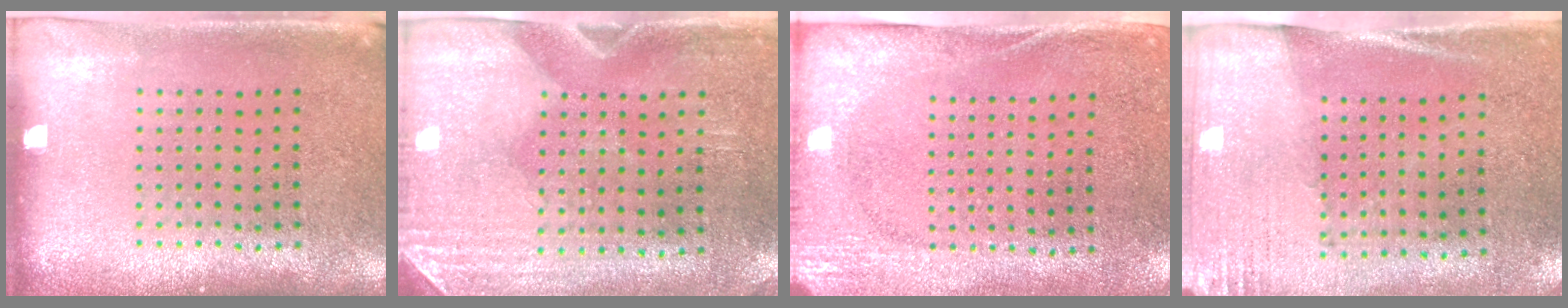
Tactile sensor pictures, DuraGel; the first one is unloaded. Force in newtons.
{"total": 2.9, "press": 2.5, "slide": 1.5}
{"total": 2.7, "press": 2.2, "slide": 1.7}
{"total": 2.8, "press": 2.4, "slide": 1.4}